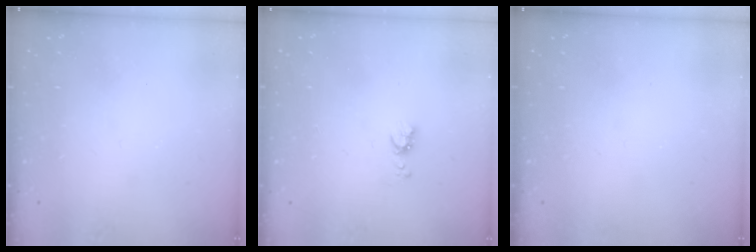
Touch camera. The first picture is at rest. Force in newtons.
{"total": 5.1, "press": 5.1, "slide": 0.5}
{"total": 0.0}